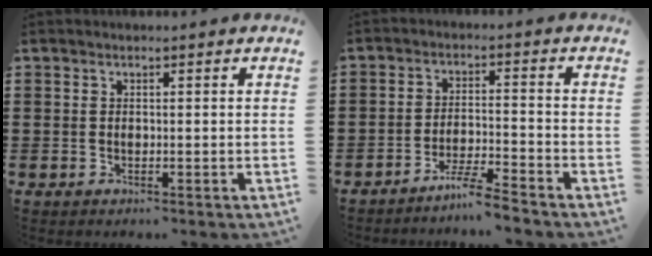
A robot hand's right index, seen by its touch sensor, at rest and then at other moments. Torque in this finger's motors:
{"motor_torque": [0.36, 0.56, 0.01, 0.01]}